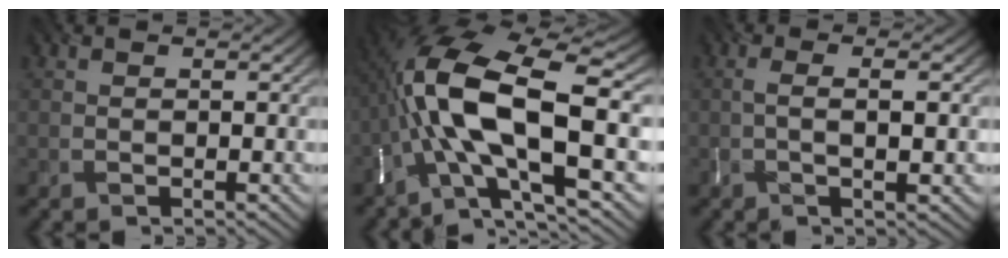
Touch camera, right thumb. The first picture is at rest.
{"total": 16.3, "force": [-1.6, 6.0, 15.1], "torque": [-0.304, 0.020, -0.039]}
{"total": 3.1, "force": [-0.2, 0.7, 3.0], "torque": [-0.055, 0.003, -0.005]}